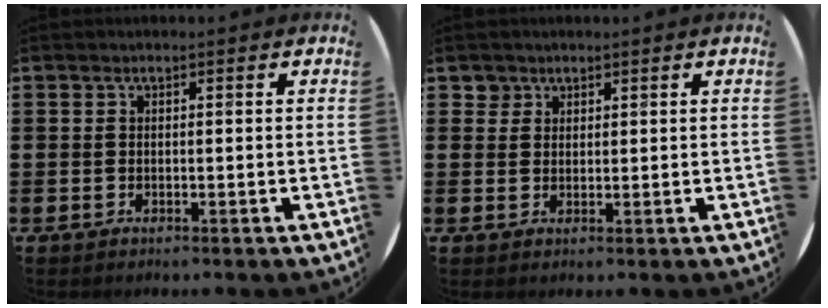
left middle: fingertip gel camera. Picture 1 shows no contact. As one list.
[{"total": 1.8, "force": [1.4, 1.1, 0.0], "torque": [0.005, 0.000, 0.027]}]